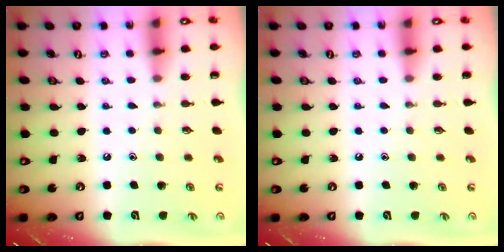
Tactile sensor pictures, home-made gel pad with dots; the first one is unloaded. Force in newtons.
{"total": 0.0}